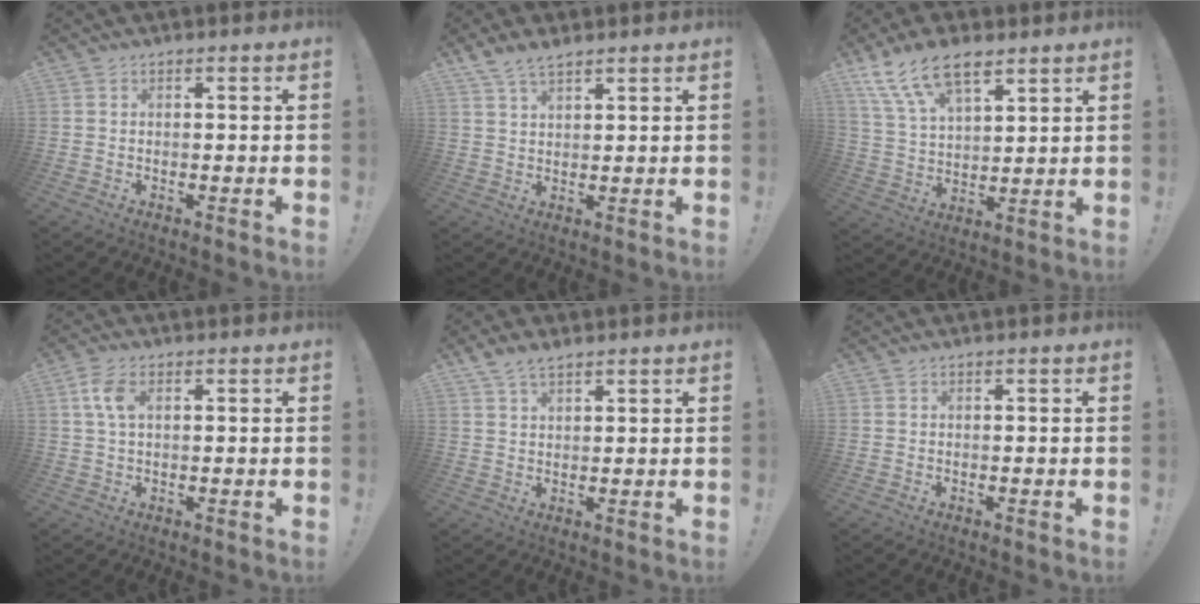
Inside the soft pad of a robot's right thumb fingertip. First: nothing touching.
{"total": 5.0, "force": [3.9, 1.7, 2.7], "torque": [-0.049, -0.019, 0.074]}
{"total": 14.4, "force": [9.6, 6.8, 8.3], "torque": [-0.154, -0.043, 0.177]}
{"total": 5.6, "force": [1.6, 3.0, 4.5], "torque": [-0.100, 0.008, 0.029]}
{"total": 4.6, "force": [3.4, 1.9, 2.5], "torque": [-0.043, -0.014, 0.065]}
{"total": 0.0}